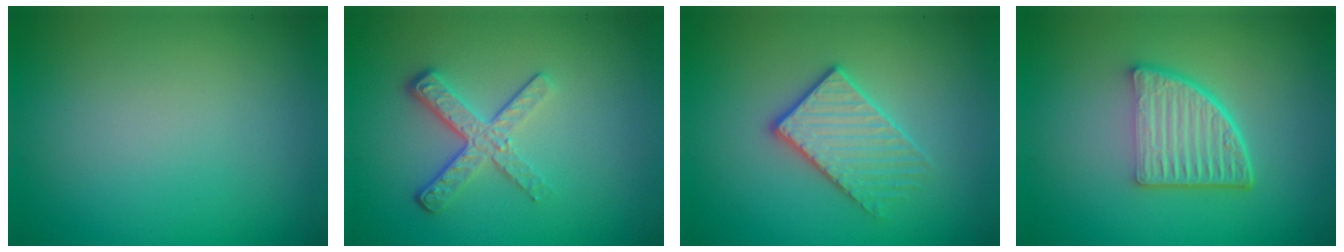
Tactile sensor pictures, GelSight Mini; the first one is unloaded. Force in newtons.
{"total": 3.7, "press": 2.6, "slide": 2.6}
{"total": 3.1, "press": 2.8, "slide": 1.4}
{"total": 5.5, "press": 3.9, "slide": 3.9}